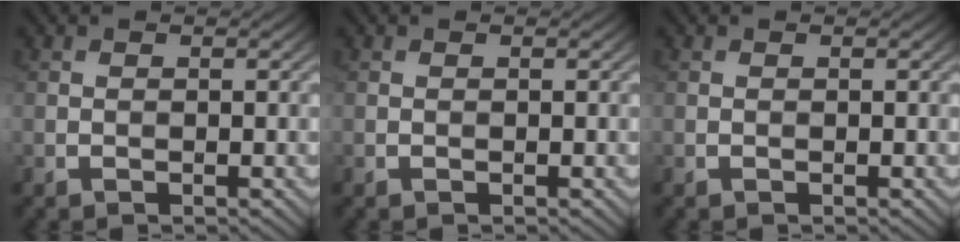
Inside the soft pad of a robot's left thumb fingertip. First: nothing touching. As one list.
[{"total": 0.0}, {"total": 0.0}]